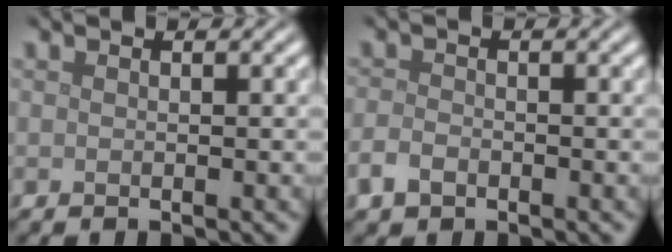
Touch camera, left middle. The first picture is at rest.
{"total": 1.8, "force": [-1.1, 1.2, 0.9], "torque": [-0.018, 0.000, -0.027]}